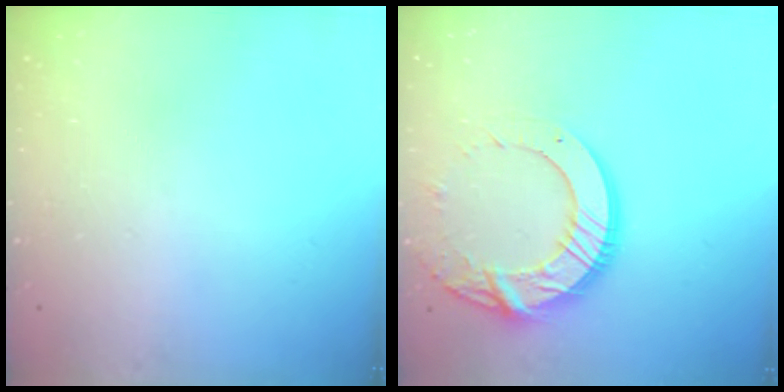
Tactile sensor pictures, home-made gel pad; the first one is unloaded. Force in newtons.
{"total": 16.7, "press": 16.7, "slide": 1.4}